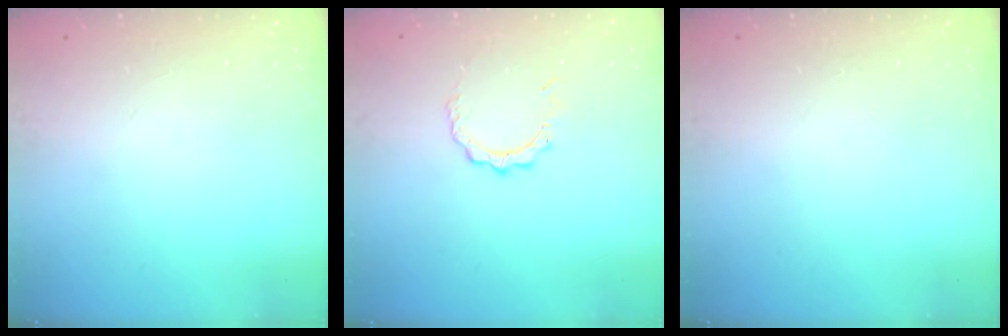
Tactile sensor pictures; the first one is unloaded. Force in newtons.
{"total": 2.9, "press": 2.9, "slide": 0.2}
{"total": 0.0}